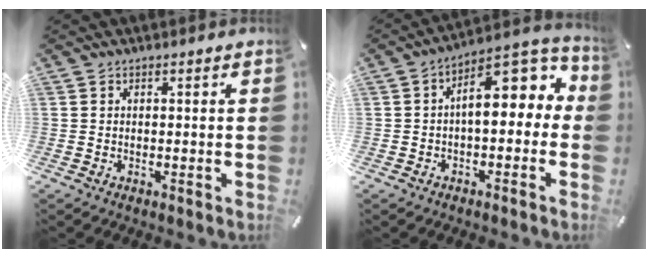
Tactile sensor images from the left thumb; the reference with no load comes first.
{"total": 13.1, "force": [3.2, 6.5, 10.9], "torque": [-0.148, -0.027, 0.052]}